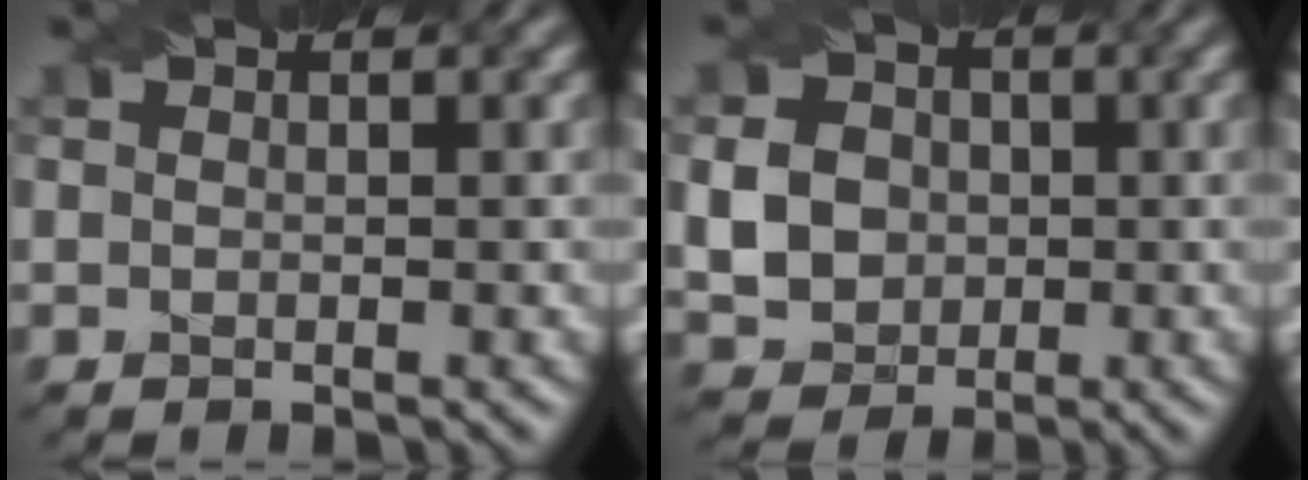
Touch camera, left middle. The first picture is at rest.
{"total": 4.7, "force": [-0.2, 4.1, 2.3], "torque": [-0.056, 0.005, -0.004]}